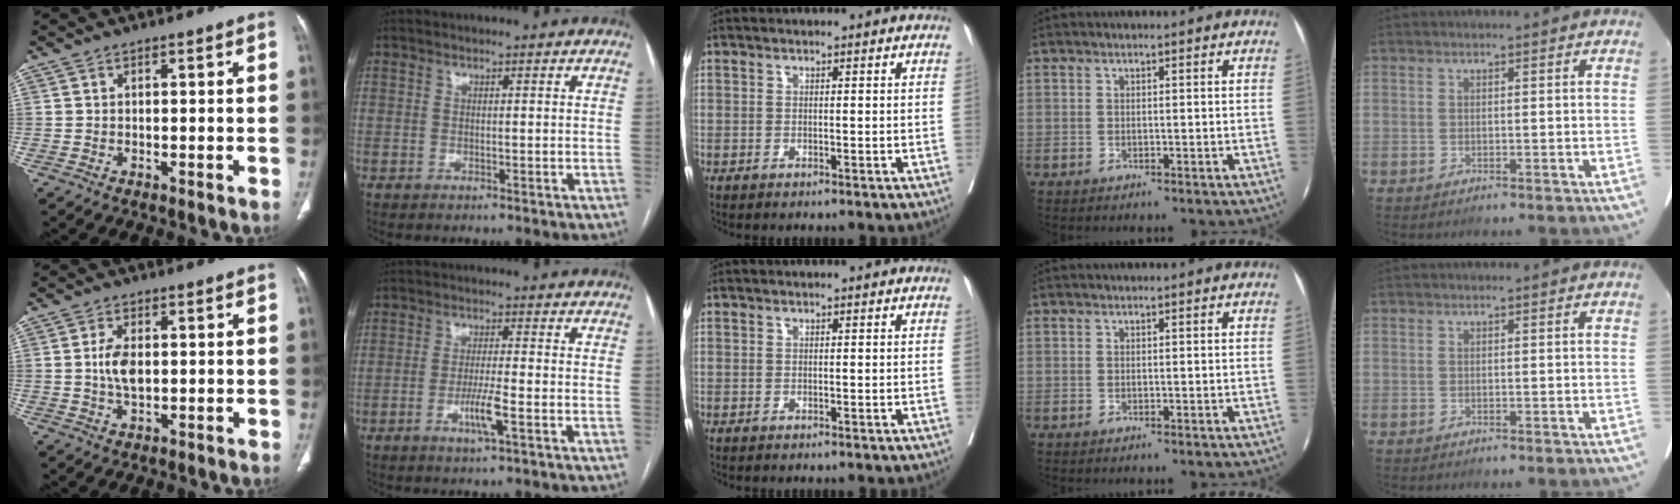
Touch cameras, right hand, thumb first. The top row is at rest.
{"thumb": {"total": 5.1, "force": [0.3, 2.8, 4.3], "torque": [-0.085, -0.001, 0.006]}, "index": {"total": 4.7, "force": [-1.9, 0.0, 4.3], "torque": [-0.081, -0.008, -0.035]}}